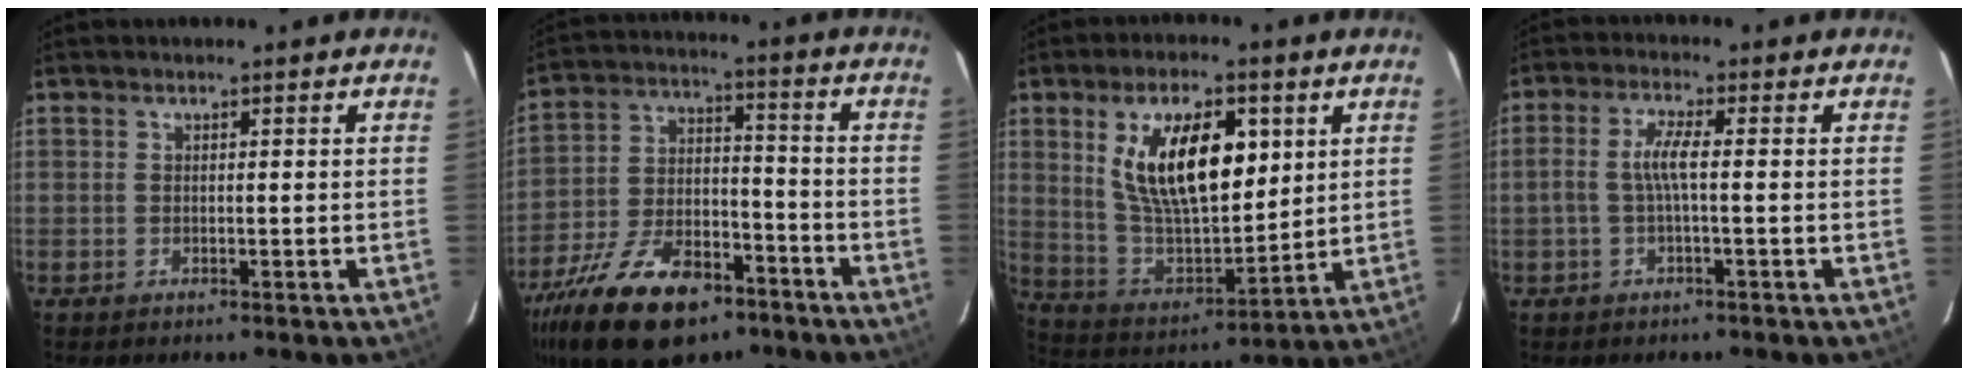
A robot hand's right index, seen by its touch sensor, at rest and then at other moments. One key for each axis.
{"total": 21.7, "fx": -14.0, "fy": 10.7, "fz": 12.7, "tx": -0.261, "ty": -0.013, "tz": -0.227}
{"total": 18.3, "fx": 6.1, "fy": 8.4, "fz": 15.1, "tx": -0.269, "ty": 0.003, "tz": 0.122}
{"total": 4.0, "fx": -0.6, "fy": 0.3, "fz": 3.9, "tx": -0.083, "ty": 0.006, "tz": -0.010}